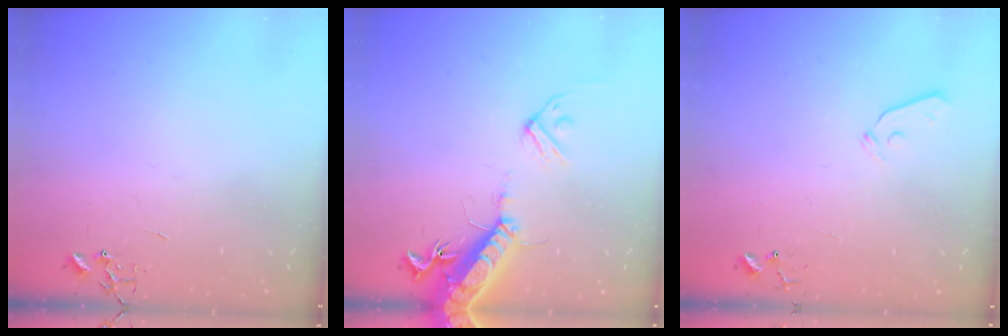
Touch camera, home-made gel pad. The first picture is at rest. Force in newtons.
{"total": 17.3, "press": 16.8, "slide": 3.9}
{"total": 4.4, "press": 4.3, "slide": 0.6}